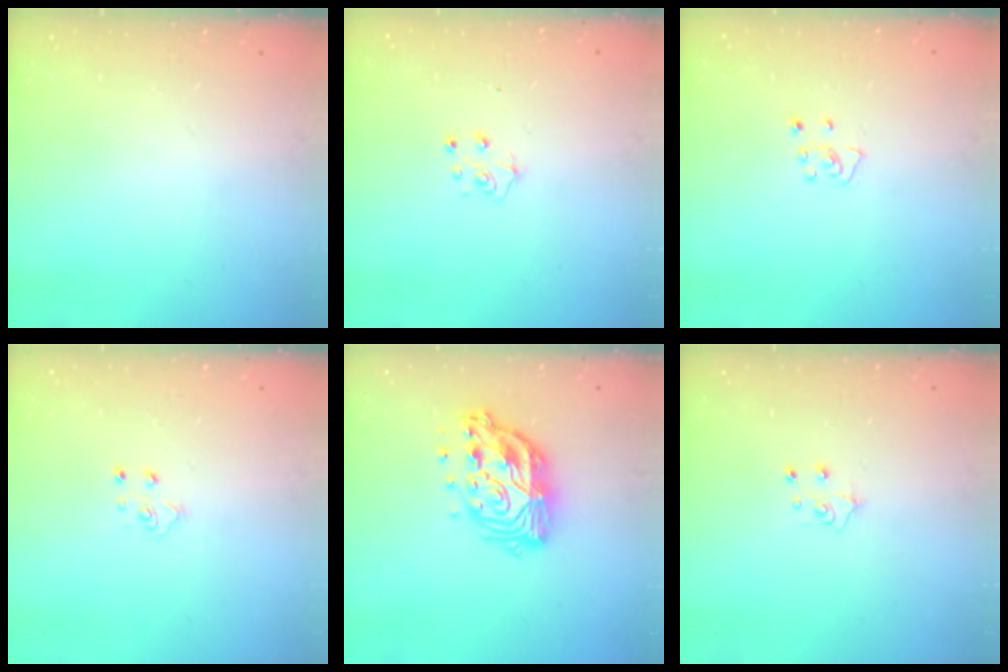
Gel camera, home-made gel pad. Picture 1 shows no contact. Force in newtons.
{"total": 5.7, "press": 5.7, "slide": 0.5}
{"total": 5.0, "press": 4.9, "slide": 0.4}
{"total": 4.3, "press": 4.2, "slide": 0.4}
{"total": 15.0, "press": 14.9, "slide": 1.3}
{"total": 5.6, "press": 5.6, "slide": 0.5}